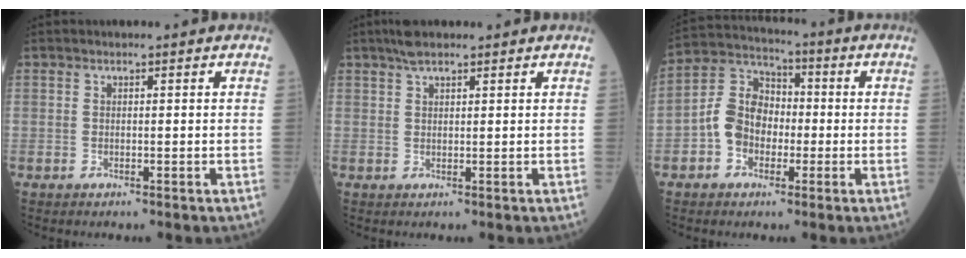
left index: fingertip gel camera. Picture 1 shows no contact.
{"total": 3.1, "force": [2.5, 0.8, 1.8], "torque": [-0.037, 0.016, 0.047]}
{"total": 8.4, "force": [-2.0, 6.7, 4.6], "torque": [-0.111, 0.033, -0.043]}